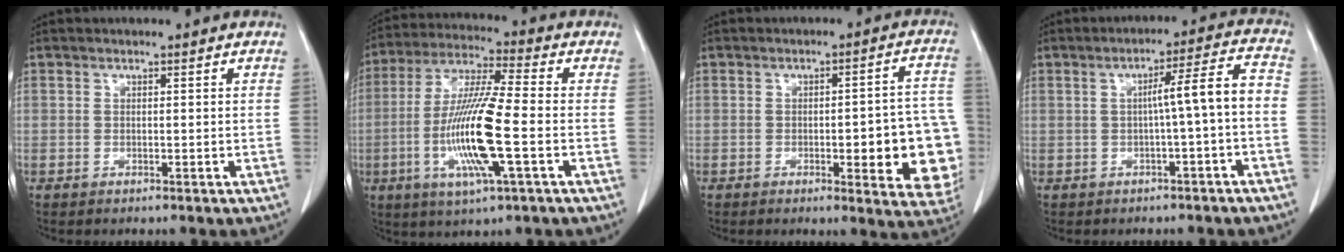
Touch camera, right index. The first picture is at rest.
{"total": 14.6, "force": [-3.4, 0.8, 14.2], "torque": [-0.288, -0.014, -0.068]}
{"total": 13.8, "force": [-2.9, 3.3, 13.1], "torque": [-0.103, 0.017, -0.027]}
{"total": 6.5, "force": [-1.2, -0.3, 6.4], "torque": [-0.092, 0.023, -0.015]}